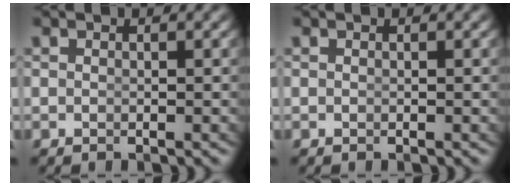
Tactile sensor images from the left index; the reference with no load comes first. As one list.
[{"total": 0.0}]